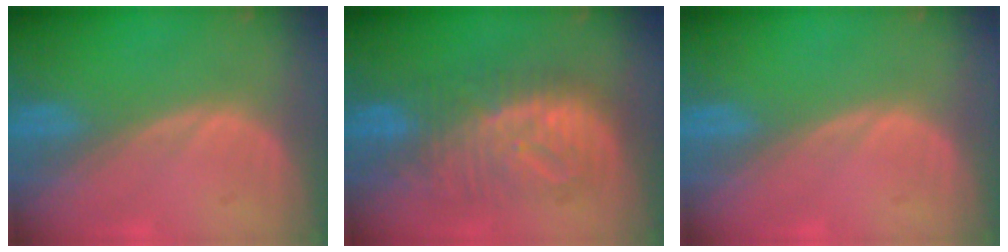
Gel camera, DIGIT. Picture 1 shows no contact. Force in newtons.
{"total": 8.9, "press": 8.9, "slide": 0.3}
{"total": 0.0}